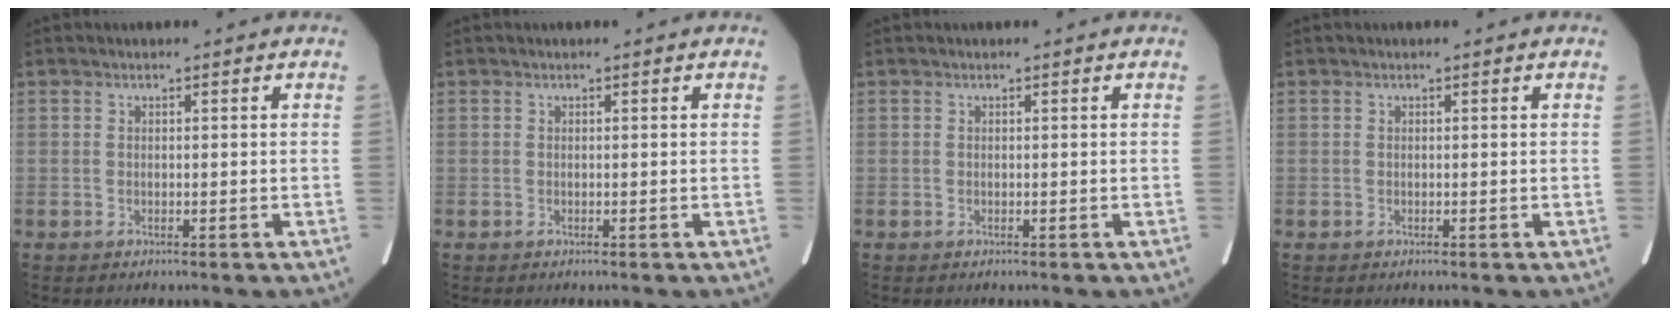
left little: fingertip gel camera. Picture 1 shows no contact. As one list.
[{"total": 0.0}, {"total": 0.0}, {"total": 0.0}]